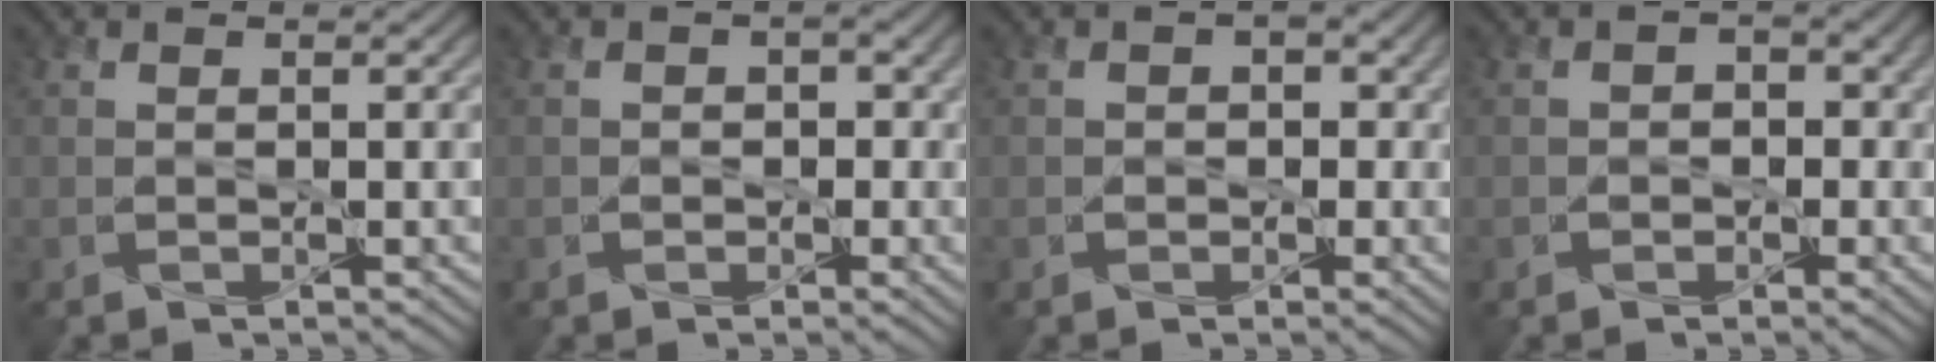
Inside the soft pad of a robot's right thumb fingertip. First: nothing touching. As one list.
[{"total": 2.6, "force": [-0.5, 2.4, 0.9], "torque": [-0.013, 0.008, -0.012]}, {"total": 3.3, "force": [-0.3, 3.0, 1.4], "torque": [-0.018, 0.009, -0.015]}, {"total": 2.8, "force": [-0.8, 2.5, 1.0], "torque": [-0.010, 0.010, -0.018]}]